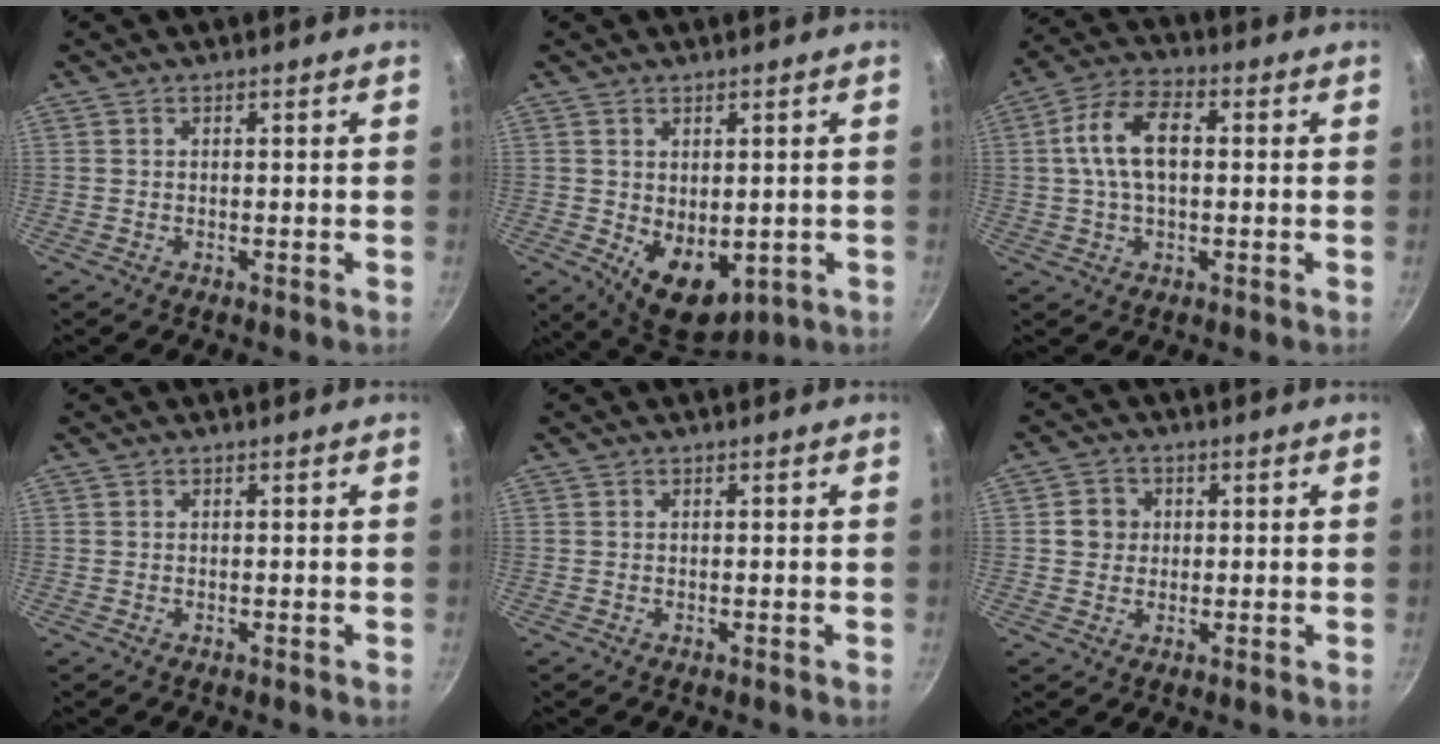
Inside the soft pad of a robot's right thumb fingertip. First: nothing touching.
{"total": 9.5, "force": [-1.2, 6.3, 7.0], "torque": [-0.081, -0.018, 0.003]}
{"total": 10.9, "force": [1.2, 6.2, 8.9], "torque": [-0.160, 0.025, 0.013]}
{"total": 0.0}
{"total": 0.0}
{"total": 5.7, "force": [0.9, 5.4, 1.7], "torque": [0.009, 0.005, 0.007]}